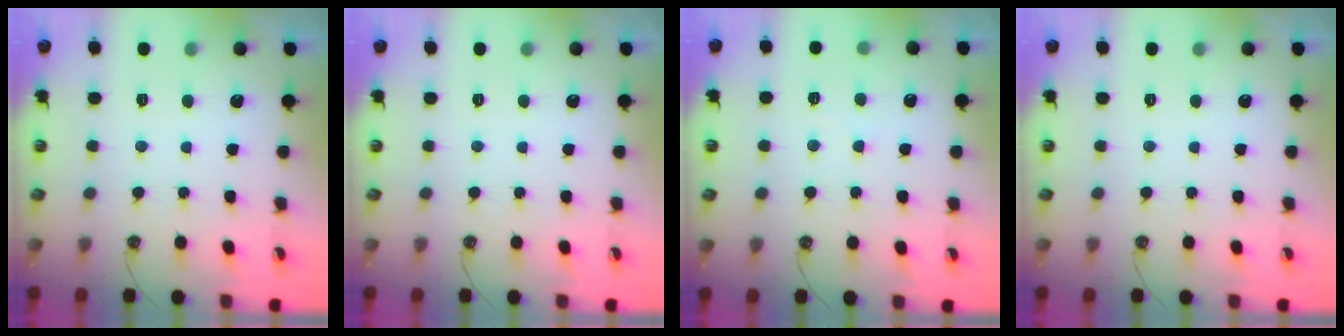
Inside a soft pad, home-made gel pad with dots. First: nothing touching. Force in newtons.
{"total": 0.0}
{"total": 7.1, "press": 7.1, "slide": 0.3}
{"total": 0.0}